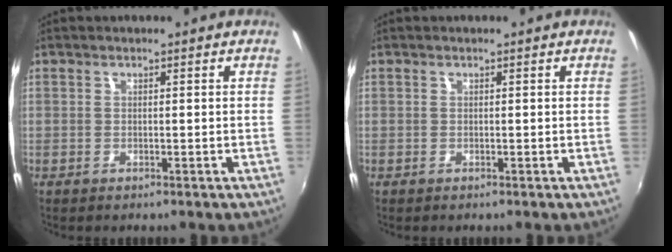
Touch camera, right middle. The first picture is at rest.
{"total": 0.0}